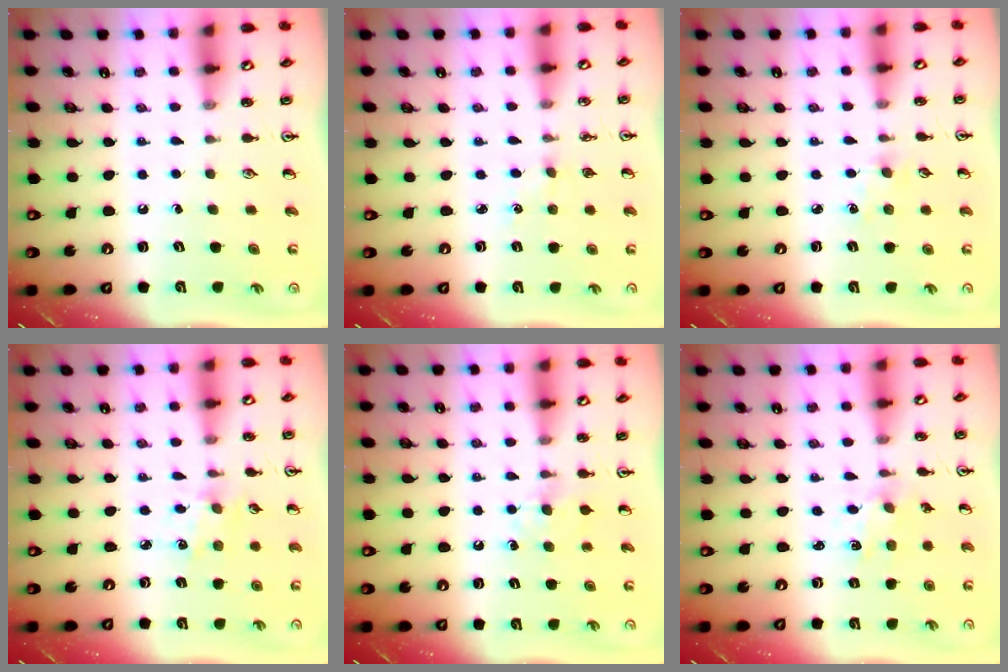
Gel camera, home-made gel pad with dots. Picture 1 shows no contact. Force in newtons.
{"total": 1.5, "press": 1.5, "slide": 0.3}
{"total": 2.2, "press": 2.2, "slide": 0.4}
{"total": 1.9, "press": 1.9, "slide": 0.0}
{"total": 6.1, "press": 6.0, "slide": 0.8}
{"total": 1.5, "press": 1.5, "slide": 0.3}